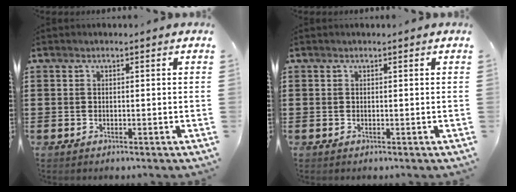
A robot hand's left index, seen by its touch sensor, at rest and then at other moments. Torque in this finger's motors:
{"motor_torque": [-0.46, 0.36, -0.21, -0.09]}